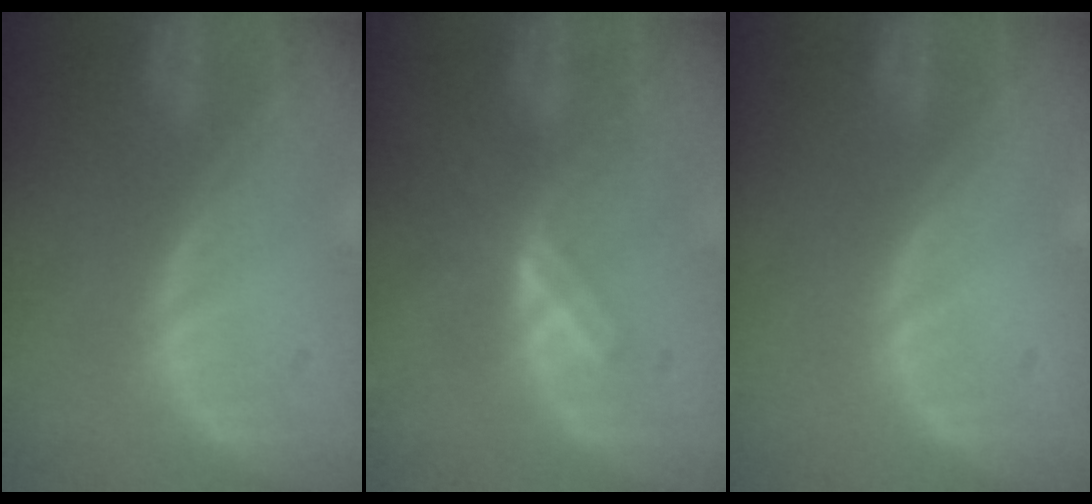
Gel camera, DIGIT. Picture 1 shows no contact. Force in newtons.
{"total": 5.2, "press": 5.0, "slide": 1.7}
{"total": 0.0}